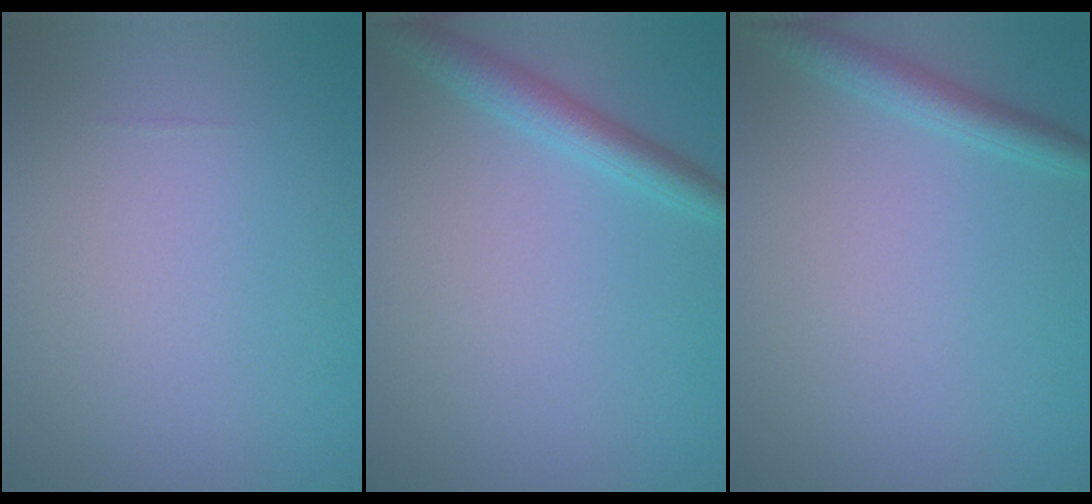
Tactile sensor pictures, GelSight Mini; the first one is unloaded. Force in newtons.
{"total": 3.0, "press": 3.0, "slide": 0.1}
{"total": 2.5, "press": 2.5, "slide": 0.1}